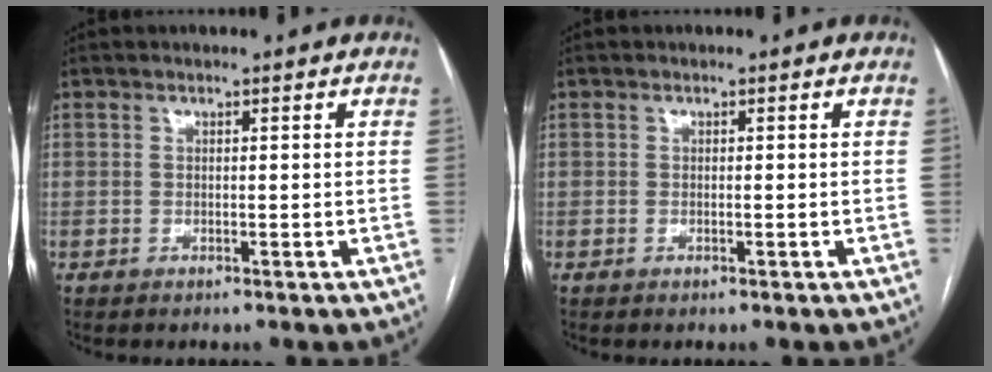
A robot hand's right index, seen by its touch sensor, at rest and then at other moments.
{"total": 0.0}